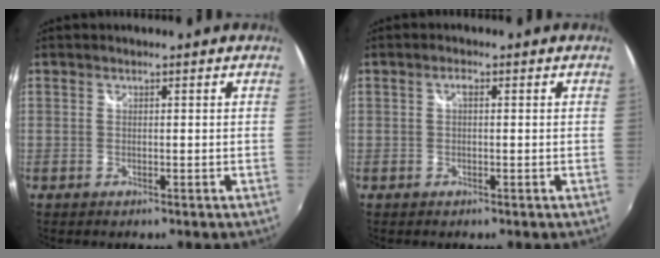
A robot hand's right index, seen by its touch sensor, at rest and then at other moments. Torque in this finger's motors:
{"motor_torque": [0.17, -0.08, 0.11, 0.03]}